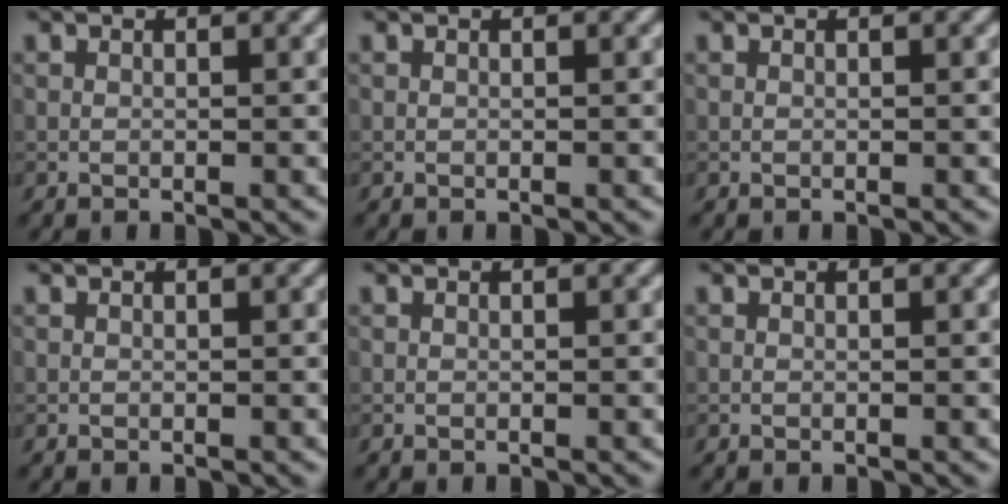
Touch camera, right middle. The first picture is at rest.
{"total": 0.0}
{"total": 0.0}
{"total": 0.0}
{"total": 0.0}
{"total": 0.0}